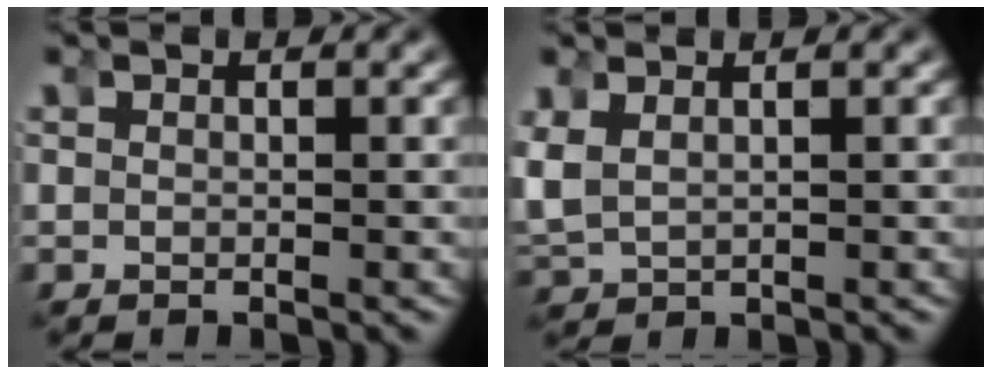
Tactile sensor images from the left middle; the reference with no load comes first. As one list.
[{"total": 4.1, "force": [0.5, 3.6, 2.0], "torque": [-0.078, -0.011, 0.016]}]